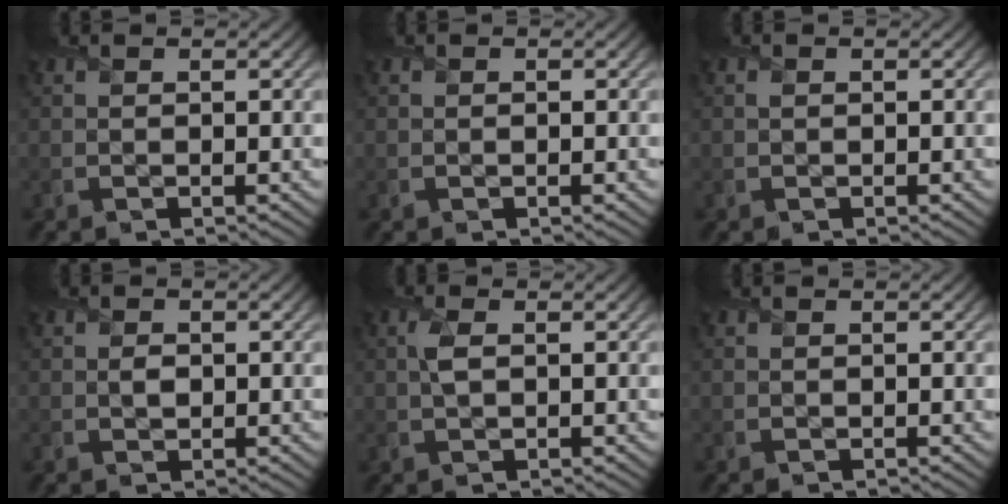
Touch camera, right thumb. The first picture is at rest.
{"total": 0.0}
{"total": 0.0}
{"total": 1.0, "force": [-0.1, 0.8, 0.5], "torque": [-0.007, -0.005, -0.001]}
{"total": 1.9, "force": [0.3, 0.8, 1.7], "torque": [-0.044, 0.003, 0.006]}
{"total": 0.0}